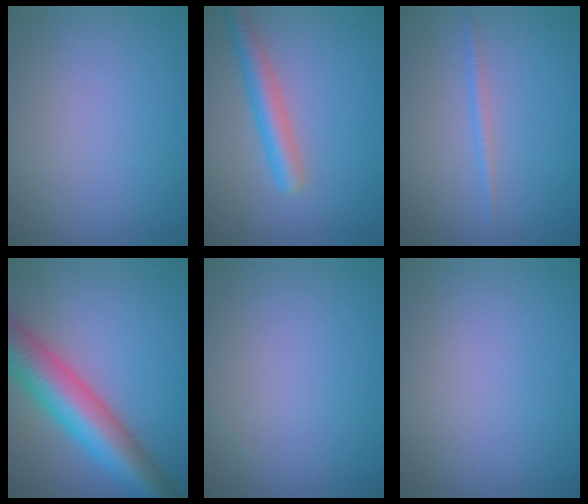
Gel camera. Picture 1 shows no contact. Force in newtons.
{"total": 3.6, "press": 3.6, "slide": 0.1}
{"total": 1.1, "press": 1.1, "slide": 0.1}
{"total": 10.8, "press": 10.8, "slide": 0.3}
{"total": 0.0}
{"total": 0.0}